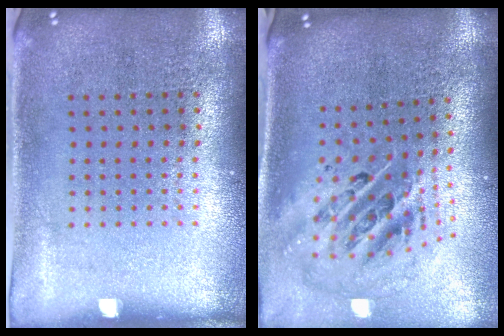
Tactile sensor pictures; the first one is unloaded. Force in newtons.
{"total": 2.8, "press": 1.9, "slide": 2.0}